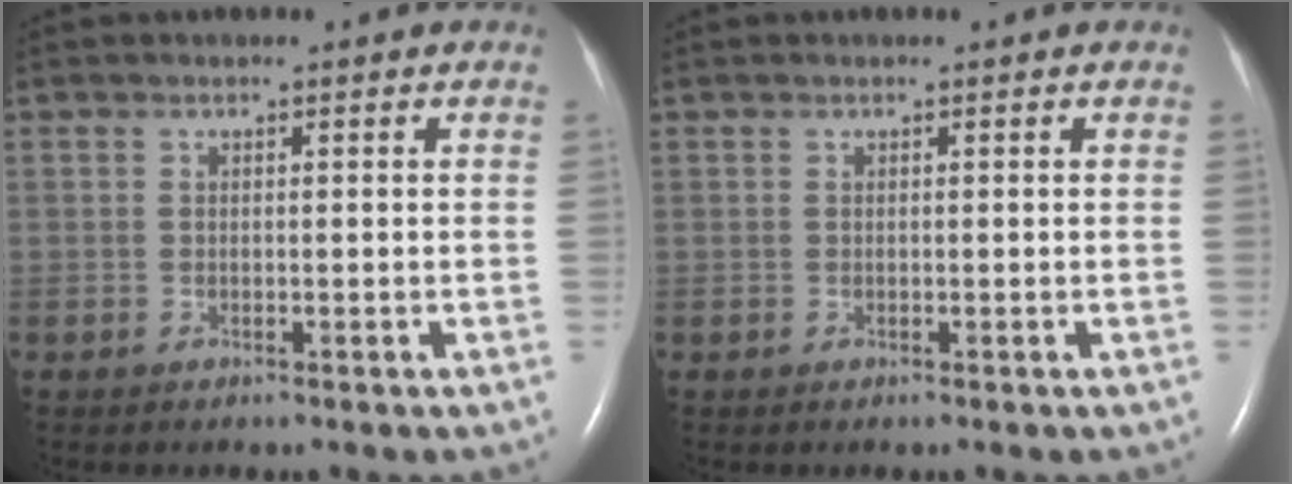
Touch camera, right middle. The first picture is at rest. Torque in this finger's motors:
{"motor_torque": [0.10, -0.12, 0.00, 0.00]}